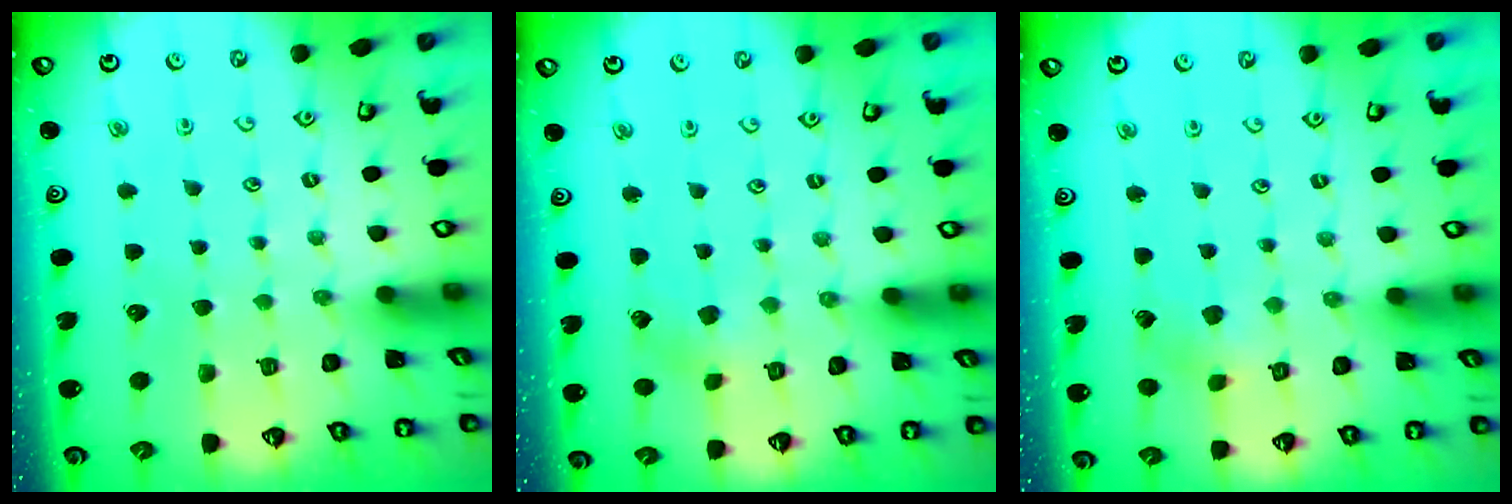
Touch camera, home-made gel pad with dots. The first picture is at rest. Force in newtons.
{"total": 2.3, "press": 2.1, "slide": 0.7}
{"total": 3.2, "press": 3.2, "slide": 0.3}